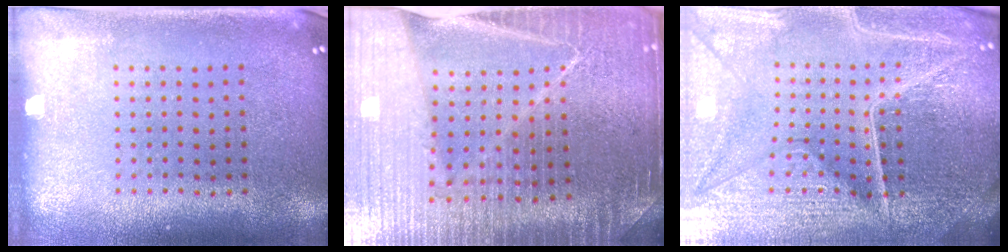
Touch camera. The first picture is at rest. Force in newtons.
{"total": 5.0, "press": 4.6, "slide": 1.9}
{"total": 6.3, "press": 5.6, "slide": 2.8}